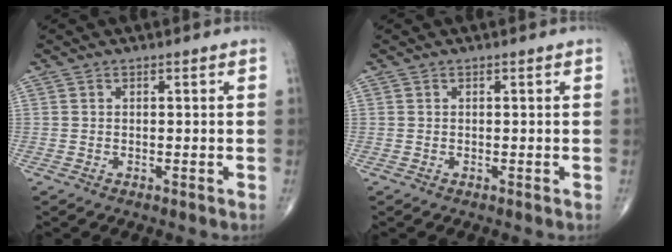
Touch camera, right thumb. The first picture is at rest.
{"total": 0.0}